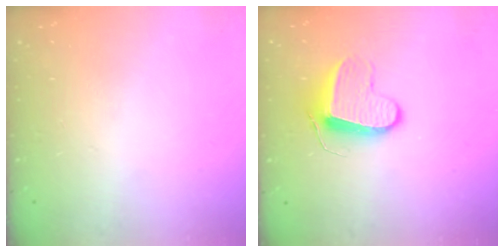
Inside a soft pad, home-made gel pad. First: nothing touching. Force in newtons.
{"total": 9.9, "press": 9.9, "slide": 0.8}